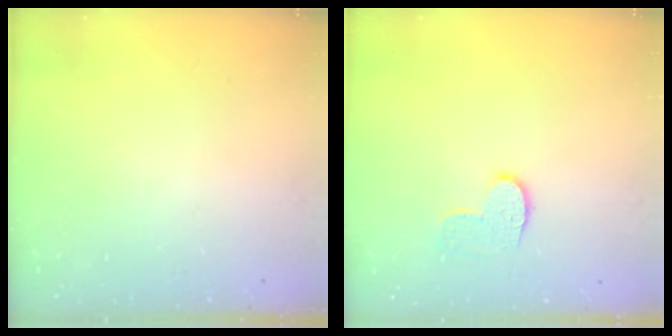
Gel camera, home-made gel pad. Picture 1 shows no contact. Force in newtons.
{"total": 8.2, "press": 8.2, "slide": 0.3}